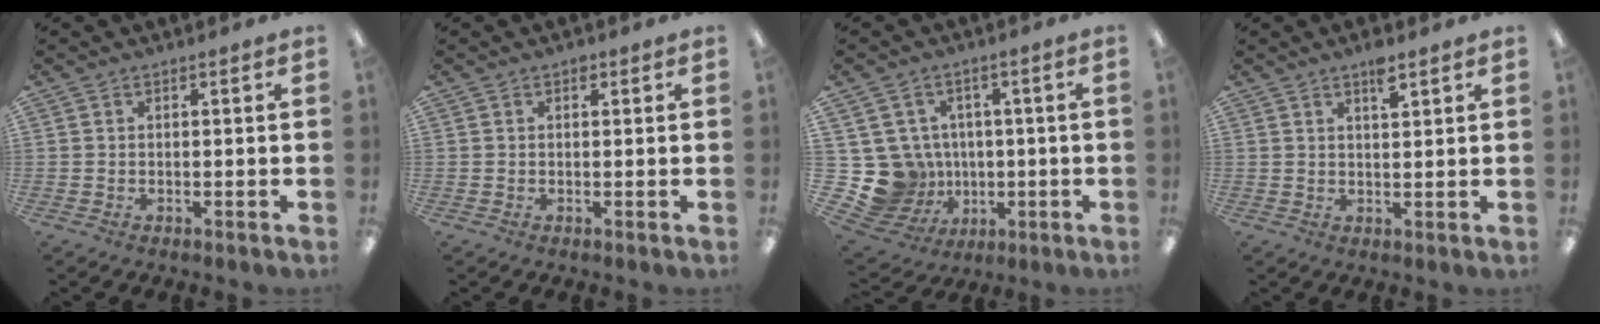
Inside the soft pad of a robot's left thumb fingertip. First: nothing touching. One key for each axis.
{"total": 0.9, "fx": 0.5, "fy": 0.6, "fz": 0.5, "tx": -0.002, "ty": 0.000, "tz": 0.008}
{"total": 12.3, "fx": -0.3, "fy": 11.9, "fz": 3.0, "tx": -0.103, "ty": -0.008, "tz": 0.014}
{"total": 3.7, "fx": 2.7, "fy": 0.9, "fz": 2.2, "tx": -0.035, "ty": -0.010, "tz": 0.045}